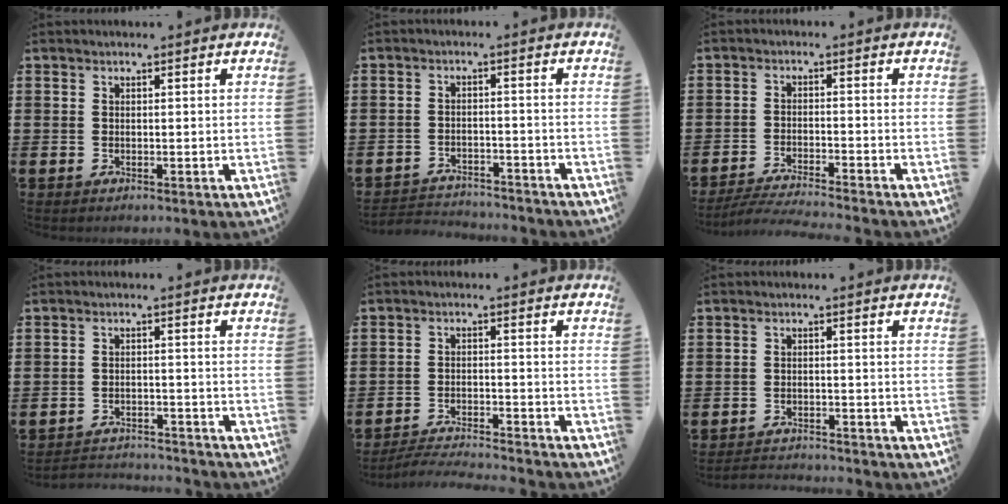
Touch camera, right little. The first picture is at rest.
{"total": 2.6, "force": [-2.6, 0.4, -0.1], "torque": [-0.005, 0.002, -0.056]}
{"total": 3.1, "force": [-3.0, -0.3, 0.9], "torque": [-0.012, -0.002, -0.059]}
{"total": 2.6, "force": [-2.6, 0.1, -0.2], "torque": [-0.004, 0.002, -0.056]}
{"total": 3.1, "force": [-3.1, -0.1, 0.4], "torque": [-0.007, 0.001, -0.064]}
{"total": 2.1, "force": [-2.1, -0.1, -0.1], "torque": [-0.003, 0.002, -0.045]}